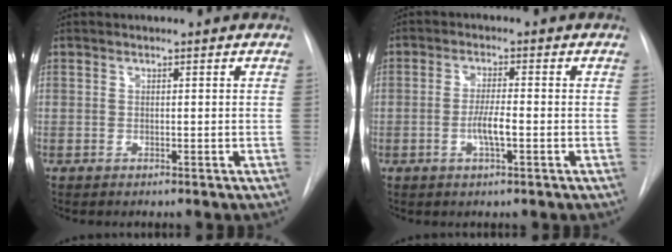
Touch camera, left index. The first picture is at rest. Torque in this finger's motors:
{"motor_torque": [0.78, 0.25, 0.12, 0.04]}